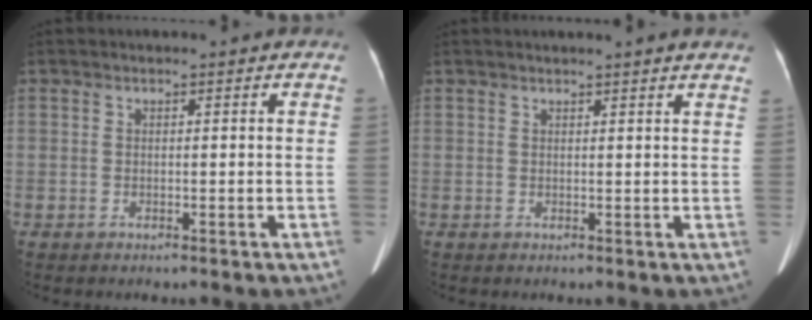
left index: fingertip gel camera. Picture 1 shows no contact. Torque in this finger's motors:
{"motor_torque": [0.11, -0.12, 0.01, 0.01]}